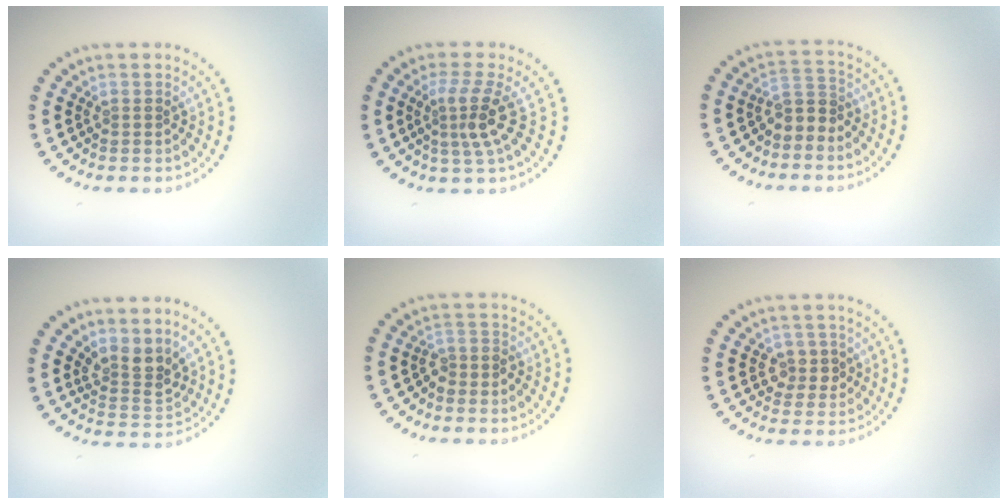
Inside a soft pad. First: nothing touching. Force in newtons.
{"total": 3.1, "press": 2.2, "slide": 2.2}
{"total": 2.1, "press": 1.5, "slide": 1.4}
{"total": 2.8, "press": 2.1, "slide": 1.8}
{"total": 1.6, "press": 1.2, "slide": 1.0}
{"total": 2.4, "press": 2.2, "slide": 0.8}